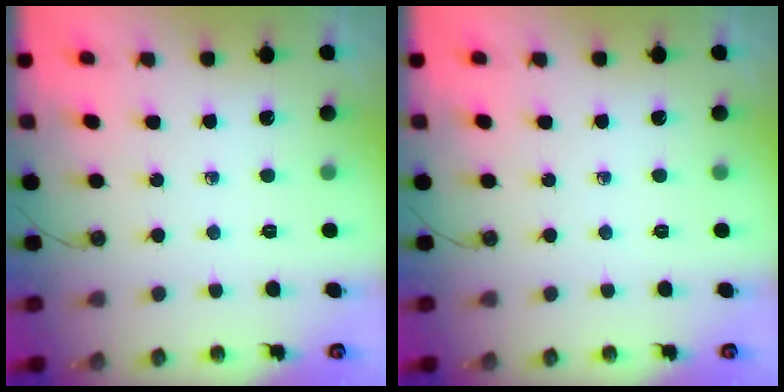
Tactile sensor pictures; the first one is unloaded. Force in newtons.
{"total": 0.0}